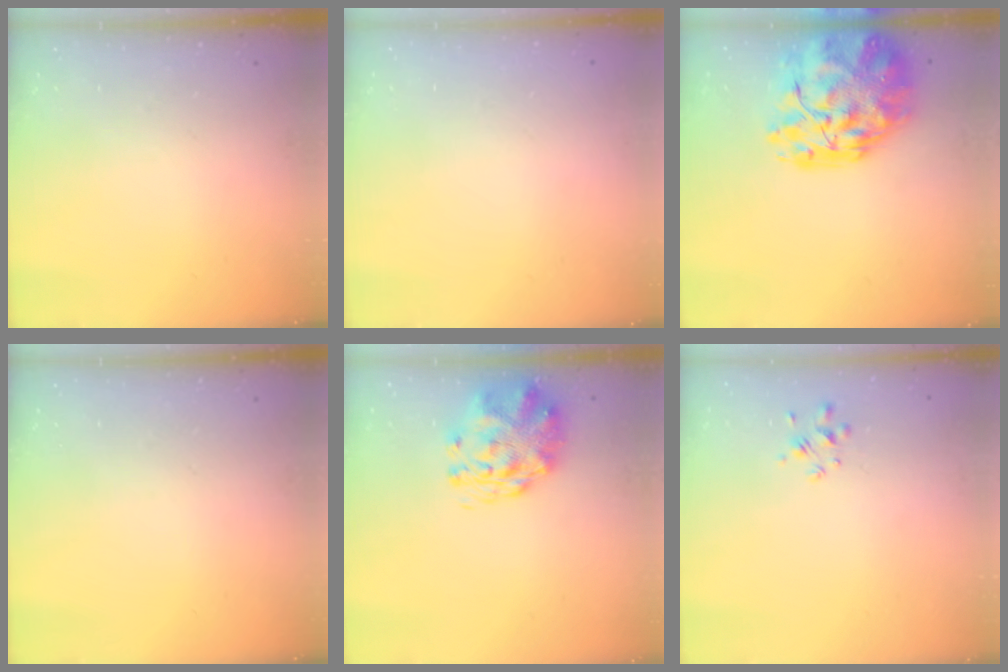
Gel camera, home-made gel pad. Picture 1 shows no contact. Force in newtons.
{"total": 1.8, "press": 1.8, "slide": 0.2}
{"total": 18.7, "press": 17.7, "slide": 6.1}
{"total": 0.0}
{"total": 2.9, "press": 2.7, "slide": 1.1}
{"total": 2.2, "press": 2.0, "slide": 1.0}